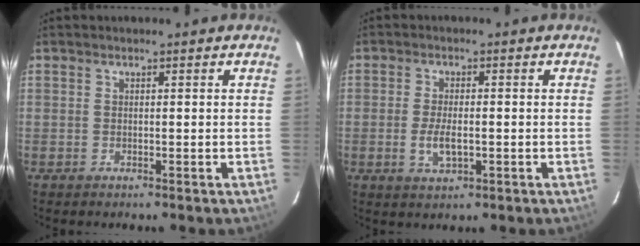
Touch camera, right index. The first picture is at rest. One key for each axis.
{"total": 4.6, "fx": -1.1, "fy": 1.9, "fz": 4.1, "tx": -0.084, "ty": -0.005, "tz": -0.020}